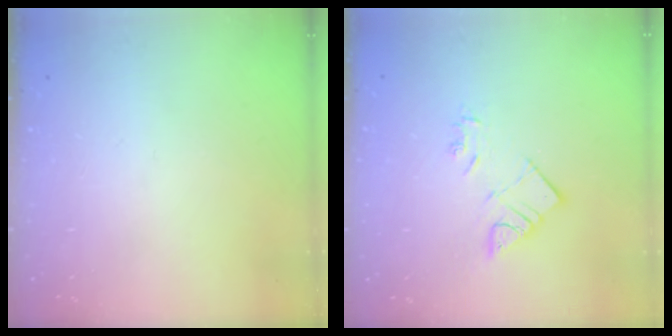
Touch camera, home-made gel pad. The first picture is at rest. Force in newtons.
{"total": 8.5, "press": 8.4, "slide": 0.6}